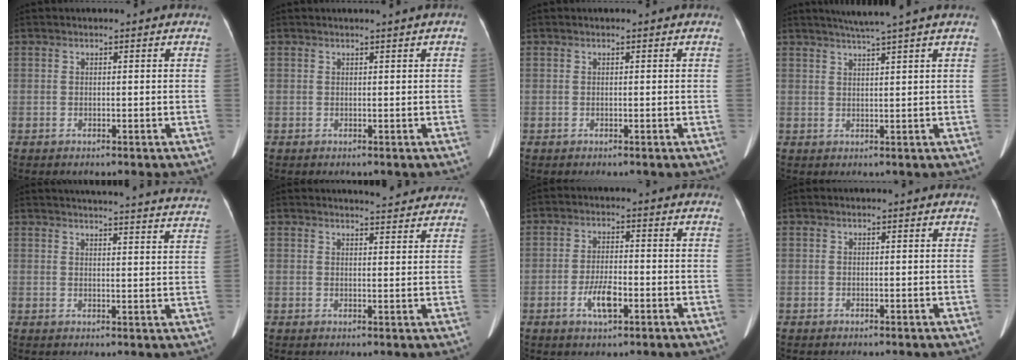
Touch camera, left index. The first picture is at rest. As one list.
[{"total": 0.0}, {"total": 0.0}, {"total": 4.8, "force": [3.9, -1.4, 2.5], "torque": [-0.040, 0.007, 0.064]}, {"total": 27.8, "force": [26.8, 1.2, 7.6], "torque": [-0.104, -0.065, 0.305]}, {"total": 6.6, "force": [6.3, 1.0, 1.4], "torque": [-0.017, 0.002, 0.063]}, {"total": 4.8, "force": [-2.0, 1.5, 4.1], "torque": [-0.085, -0.001, -0.034]}, {"total": 0.0}]